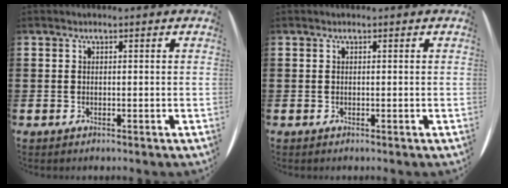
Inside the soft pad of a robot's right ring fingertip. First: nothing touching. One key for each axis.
{"total": 0.0}